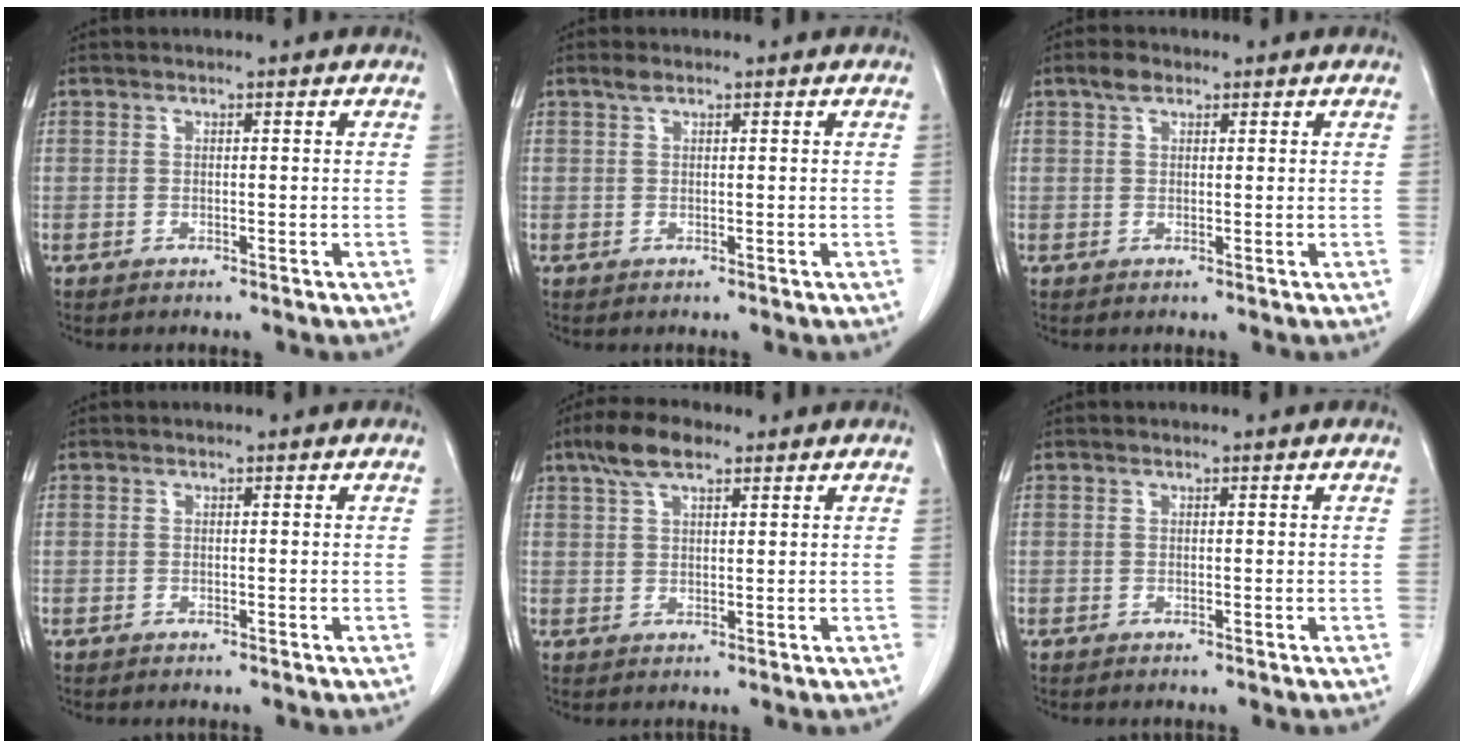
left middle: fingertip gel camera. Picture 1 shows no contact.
{"total": 1.0, "force": [0.8, 0.3, 0.6], "torque": [-0.016, 0.005, 0.016]}
{"total": 1.6, "force": [1.1, 0.8, 0.8], "torque": [-0.018, 0.004, 0.020]}
{"total": 0.0}
{"total": 5.9, "force": [4.0, 1.8, 4.0], "torque": [-0.087, 0.016, 0.074]}
{"total": 0.0}